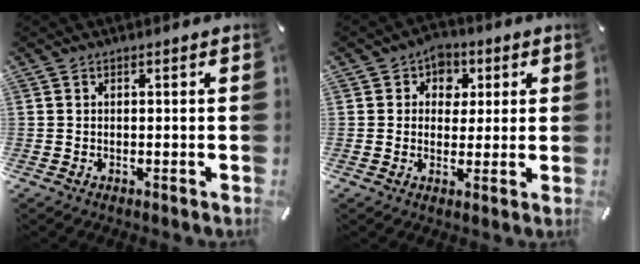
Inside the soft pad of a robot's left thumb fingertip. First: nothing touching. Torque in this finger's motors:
{"motor_torque": [0.68, 0.71, 0.33, -0.40, 0.06]}